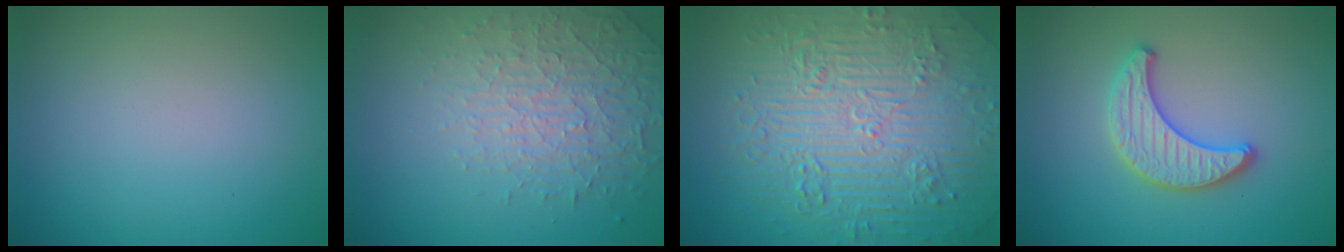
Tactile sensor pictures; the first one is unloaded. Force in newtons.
{"total": 4.6, "press": 3.2, "slide": 3.3}
{"total": 11.0, "press": 7.4, "slide": 8.2}
{"total": 3.3, "press": 3.3, "slide": 0.3}